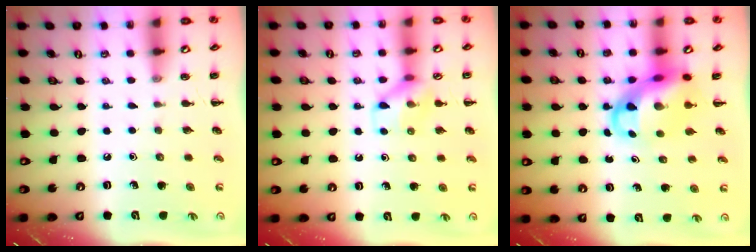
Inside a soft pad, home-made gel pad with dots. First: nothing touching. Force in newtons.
{"total": 10.5, "press": 10.4, "slide": 1.3}
{"total": 9.0, "press": 8.7, "slide": 2.4}